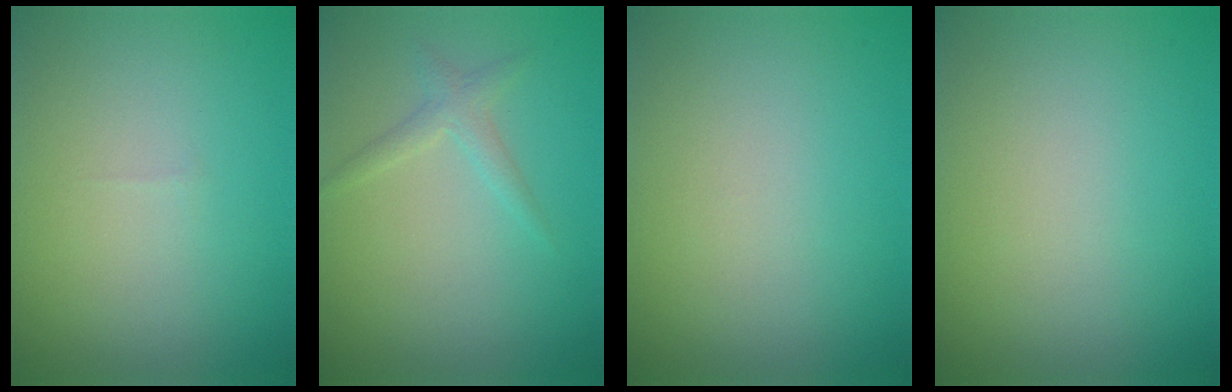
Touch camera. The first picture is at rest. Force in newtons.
{"total": 1.5, "press": 1.5, "slide": 0.0}
{"total": 0.0}
{"total": 0.0}